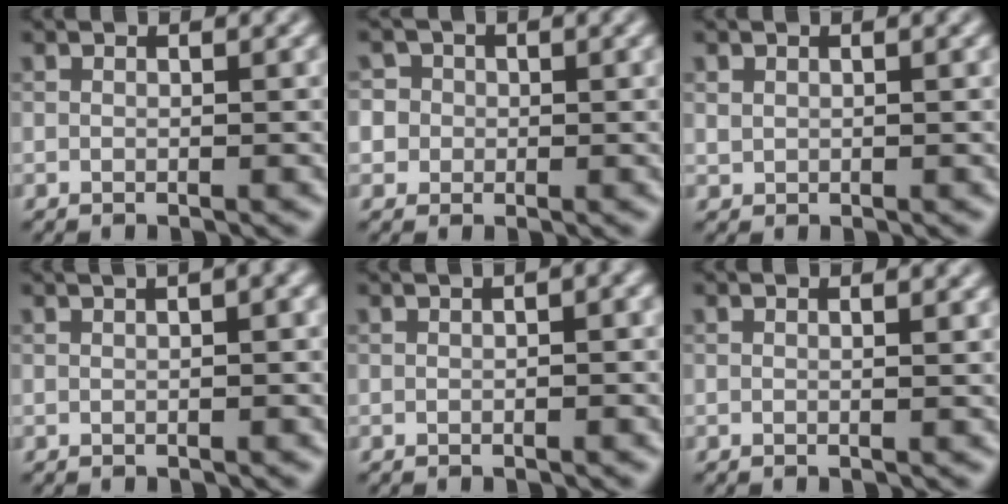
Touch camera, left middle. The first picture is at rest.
{"total": 5.1, "force": [1.3, 4.7, 1.6], "torque": [-0.028, 0.037, -0.002]}
{"total": 0.7, "force": [0.3, 0.6, 0.1], "torque": [-0.004, -0.002, 0.011]}
{"total": 6.9, "force": [2.6, 3.3, 5.5], "torque": [-0.030, 0.048, 0.009]}
{"total": 2.5, "force": [0.6, 0.8, 2.3], "torque": [-0.023, 0.009, 0.001]}
{"total": 0.6, "force": [0.1, 0.1, 0.5], "torque": [-0.006, 0.002, -0.001]}